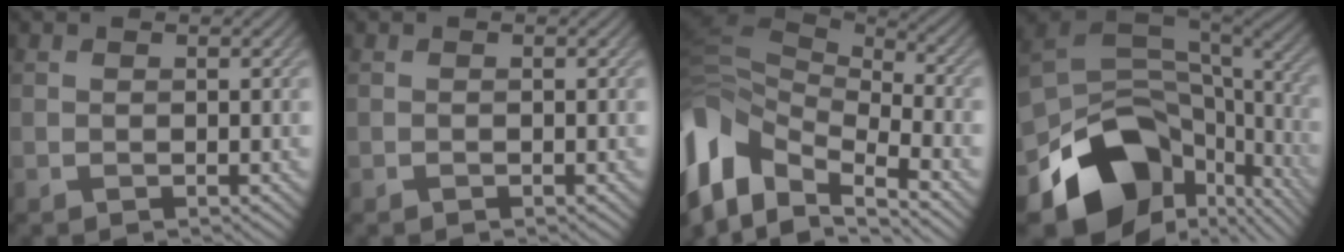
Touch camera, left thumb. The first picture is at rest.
{"total": 0.0}
{"total": 13.4, "force": [-4.2, 8.3, 9.6], "torque": [-0.261, -0.023, -0.069]}
{"total": 16.8, "force": [-7.0, 11.2, 10.3], "torque": [-0.206, -0.050, -0.089]}